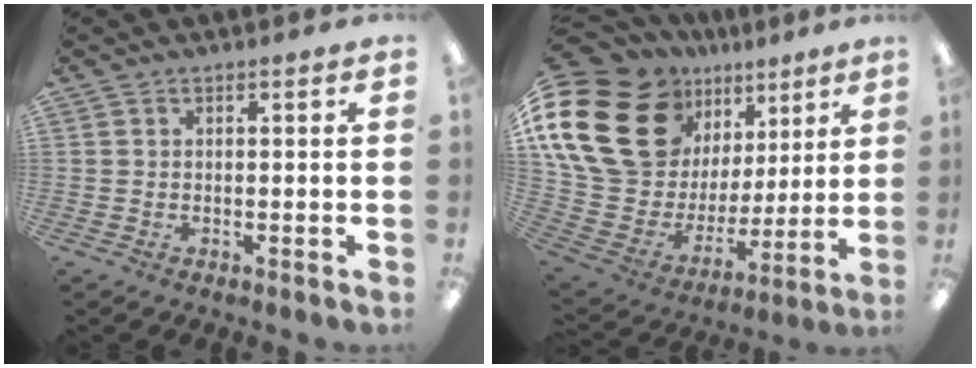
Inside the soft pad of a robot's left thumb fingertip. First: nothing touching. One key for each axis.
{"total": 24.8, "fx": 12.9, "fy": 16.1, "fz": 13.8, "tx": -0.288, "ty": -0.082, "tz": 0.258}